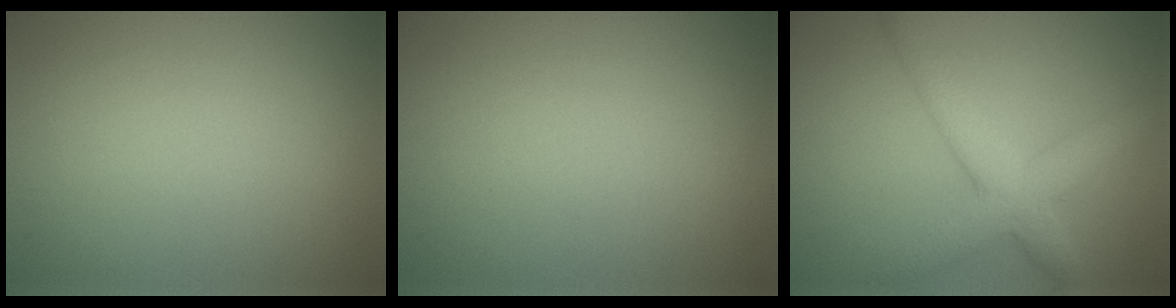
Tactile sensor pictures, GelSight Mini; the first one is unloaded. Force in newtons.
{"total": 0.0}
{"total": 5.1, "press": 5.1, "slide": 0.1}